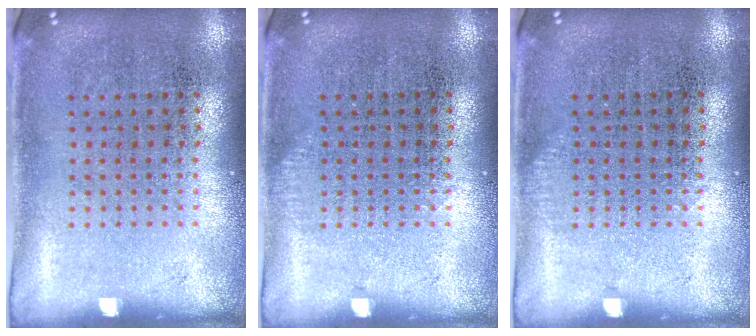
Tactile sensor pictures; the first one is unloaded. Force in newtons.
{"total": 0.6, "press": 0.6, "slide": 0.2}
{"total": 0.6, "press": 0.6, "slide": 0.2}